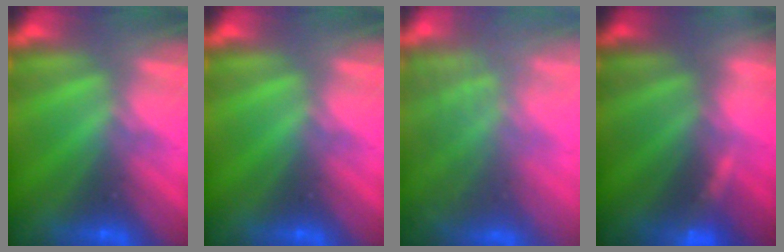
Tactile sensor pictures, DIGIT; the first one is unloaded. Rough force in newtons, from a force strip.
{"total": 0.0}
{"total": 7.2}
{"total": 3.5}